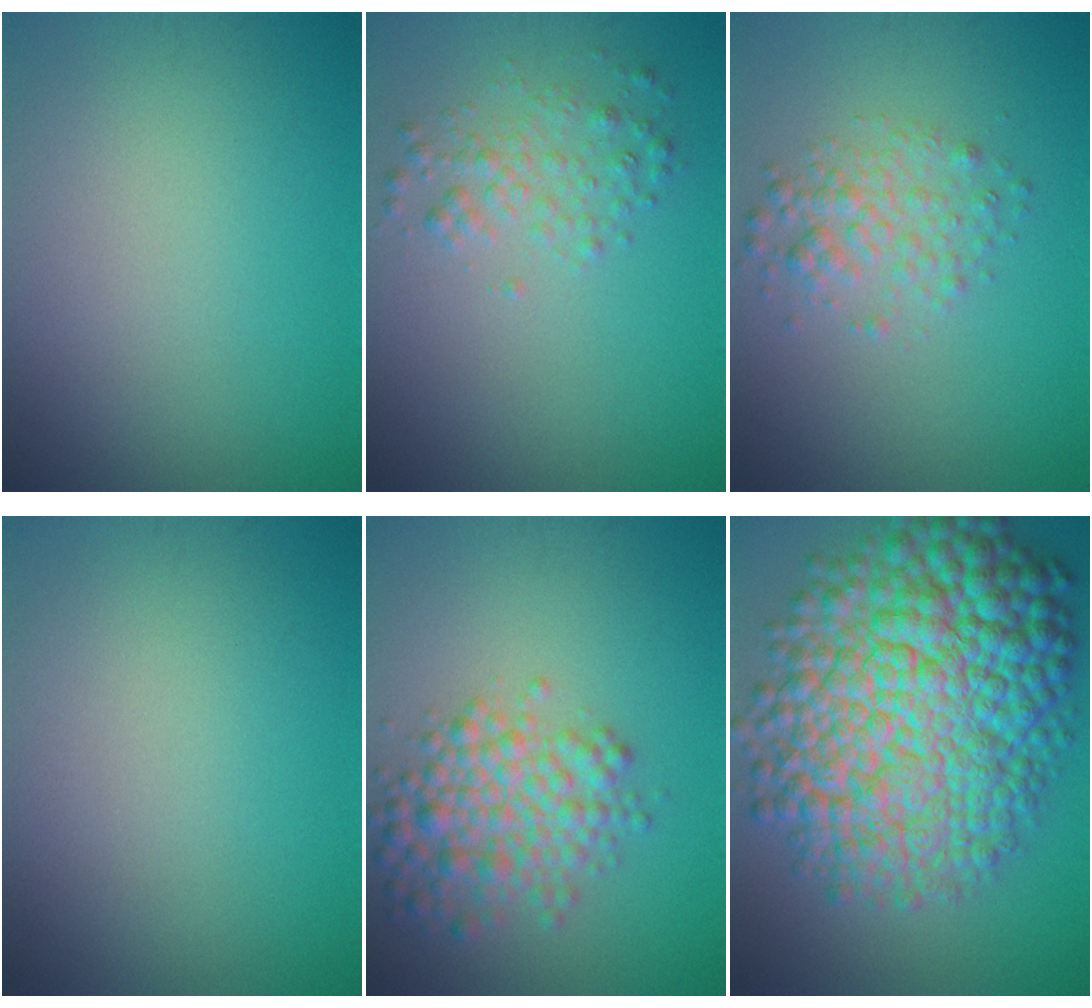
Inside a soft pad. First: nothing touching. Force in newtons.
{"total": 2.0, "press": 2.0, "slide": 0.1}
{"total": 2.5, "press": 2.5, "slide": 0.1}
{"total": 0.0}
{"total": 5.0, "press": 5.0, "slide": 0.1}
{"total": 15.8, "press": 15.8, "slide": 0.3}